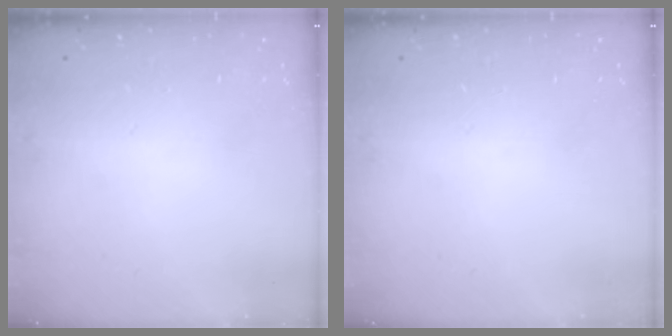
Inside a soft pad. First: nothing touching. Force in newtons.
{"total": 0.0}